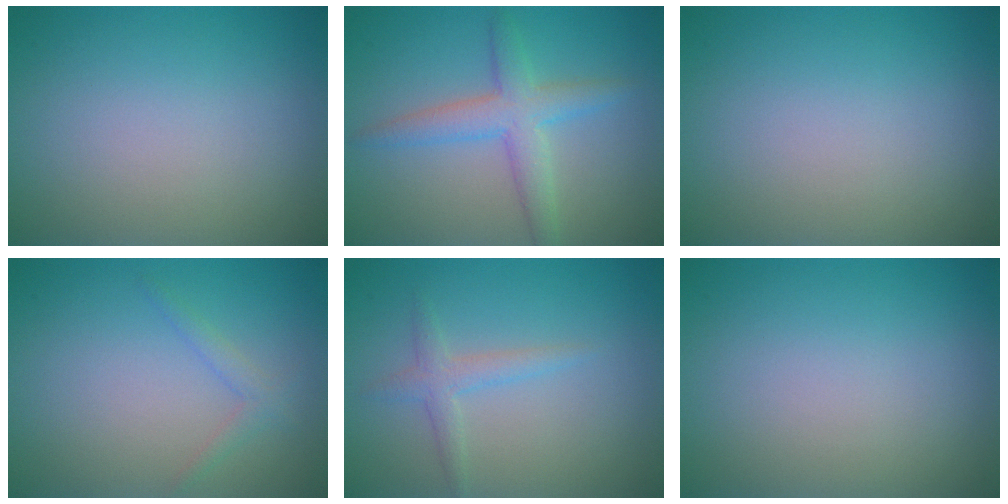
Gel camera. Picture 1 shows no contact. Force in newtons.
{"total": 3.8, "press": 3.8, "slide": 0.2}
{"total": 0.0}
{"total": 1.3, "press": 1.3, "slide": 0.1}
{"total": 1.8, "press": 1.8, "slide": 0.1}
{"total": 0.0}